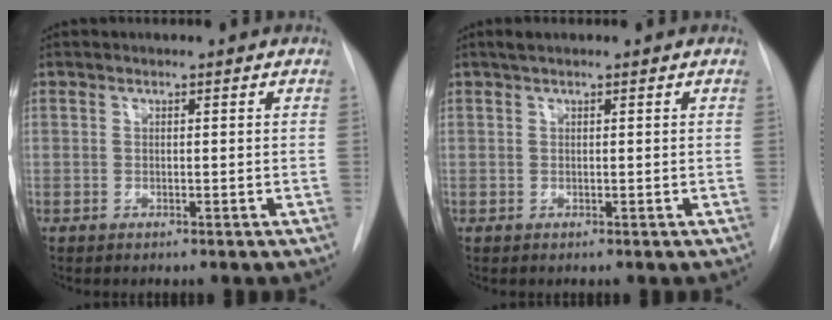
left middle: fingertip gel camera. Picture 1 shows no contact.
{"total": 1.2, "force": [0.9, 0.1, 0.8], "torque": [-0.017, 0.013, 0.016]}